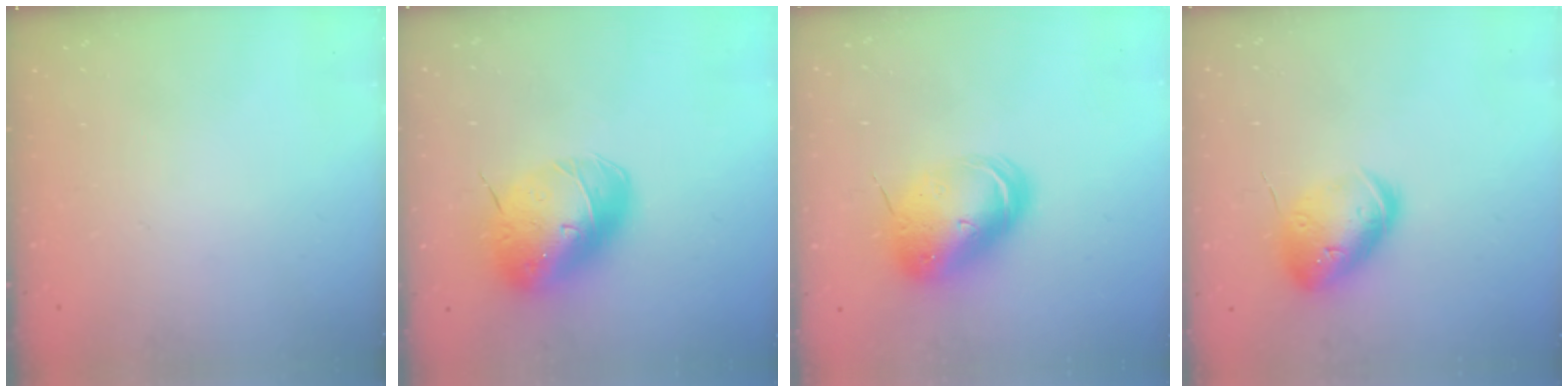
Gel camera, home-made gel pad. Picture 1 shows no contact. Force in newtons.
{"total": 12.7, "press": 12.5, "slide": 2.4}
{"total": 13.6, "press": 13.3, "slide": 2.5}
{"total": 16.0, "press": 15.9, "slide": 2.1}